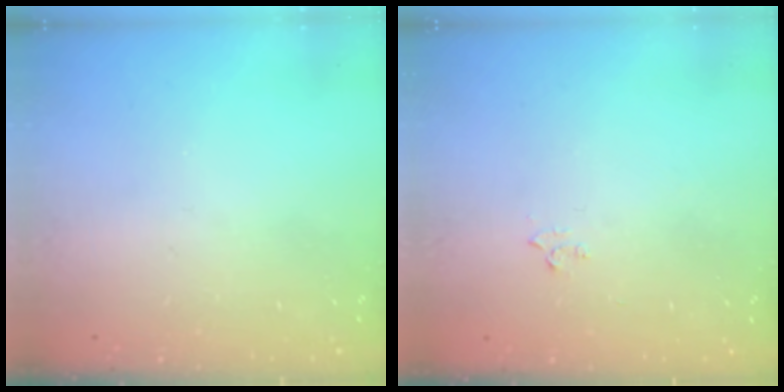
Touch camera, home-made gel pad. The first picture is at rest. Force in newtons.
{"total": 2.9, "press": 2.8, "slide": 0.4}